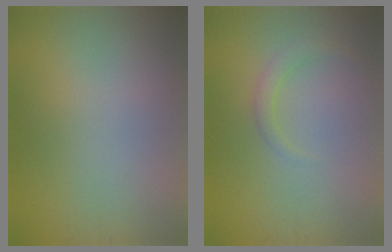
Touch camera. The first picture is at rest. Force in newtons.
{"total": 1.3, "press": 1.3, "slide": 0.1}